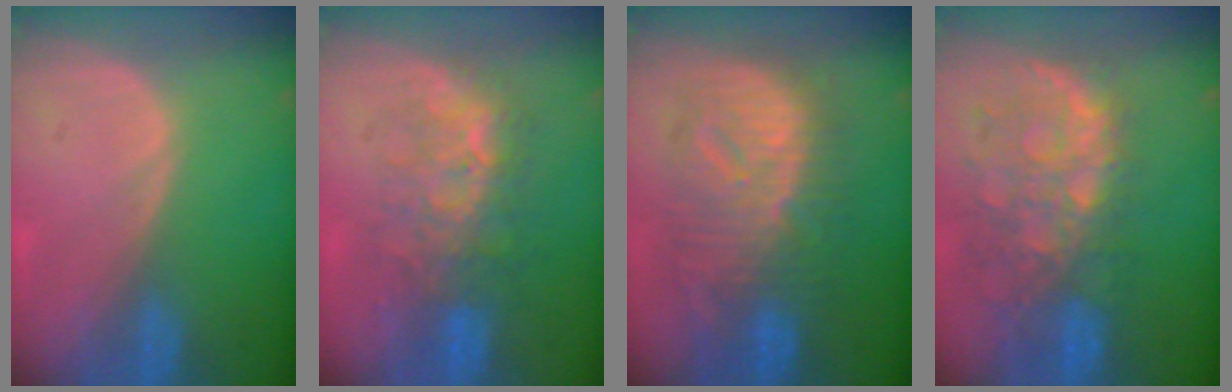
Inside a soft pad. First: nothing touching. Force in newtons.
{"total": 8.2, "press": 8.0, "slide": 1.8}
{"total": 12.1, "press": 12.0, "slide": 1.2}
{"total": 11.1, "press": 9.7, "slide": 5.5}